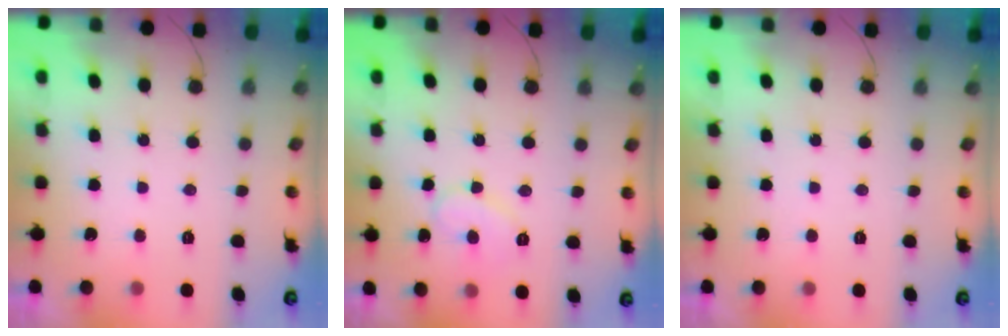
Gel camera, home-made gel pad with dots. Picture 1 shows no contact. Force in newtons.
{"total": 8.2, "press": 8.2, "slide": 0.4}
{"total": 1.9, "press": 1.9, "slide": 0.1}